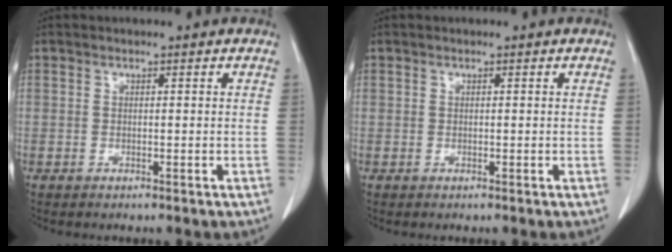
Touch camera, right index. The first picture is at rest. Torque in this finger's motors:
{"motor_torque": [-0.06, 0.08, -0.03, 0.00]}